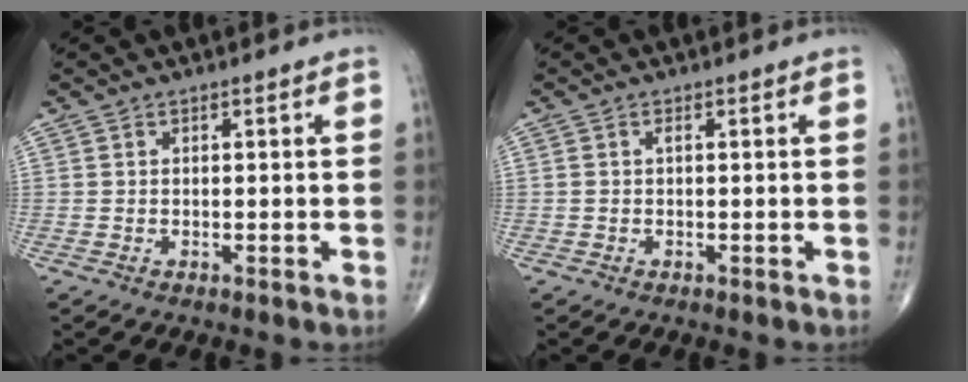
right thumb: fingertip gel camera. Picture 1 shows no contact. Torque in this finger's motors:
{"motor_torque": [0.45, -0.52, 0.15, 0.16, 0.06]}